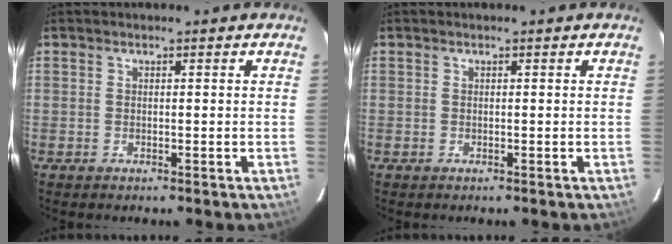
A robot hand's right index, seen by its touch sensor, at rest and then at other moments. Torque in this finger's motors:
{"motor_torque": [-0.01, -0.01, 0.02, 0.00]}